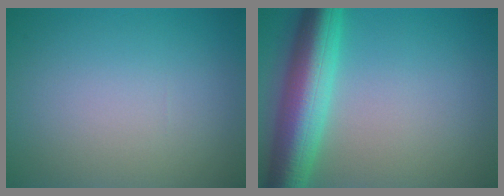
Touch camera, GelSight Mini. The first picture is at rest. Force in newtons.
{"total": 8.2, "press": 8.2, "slide": 0.2}